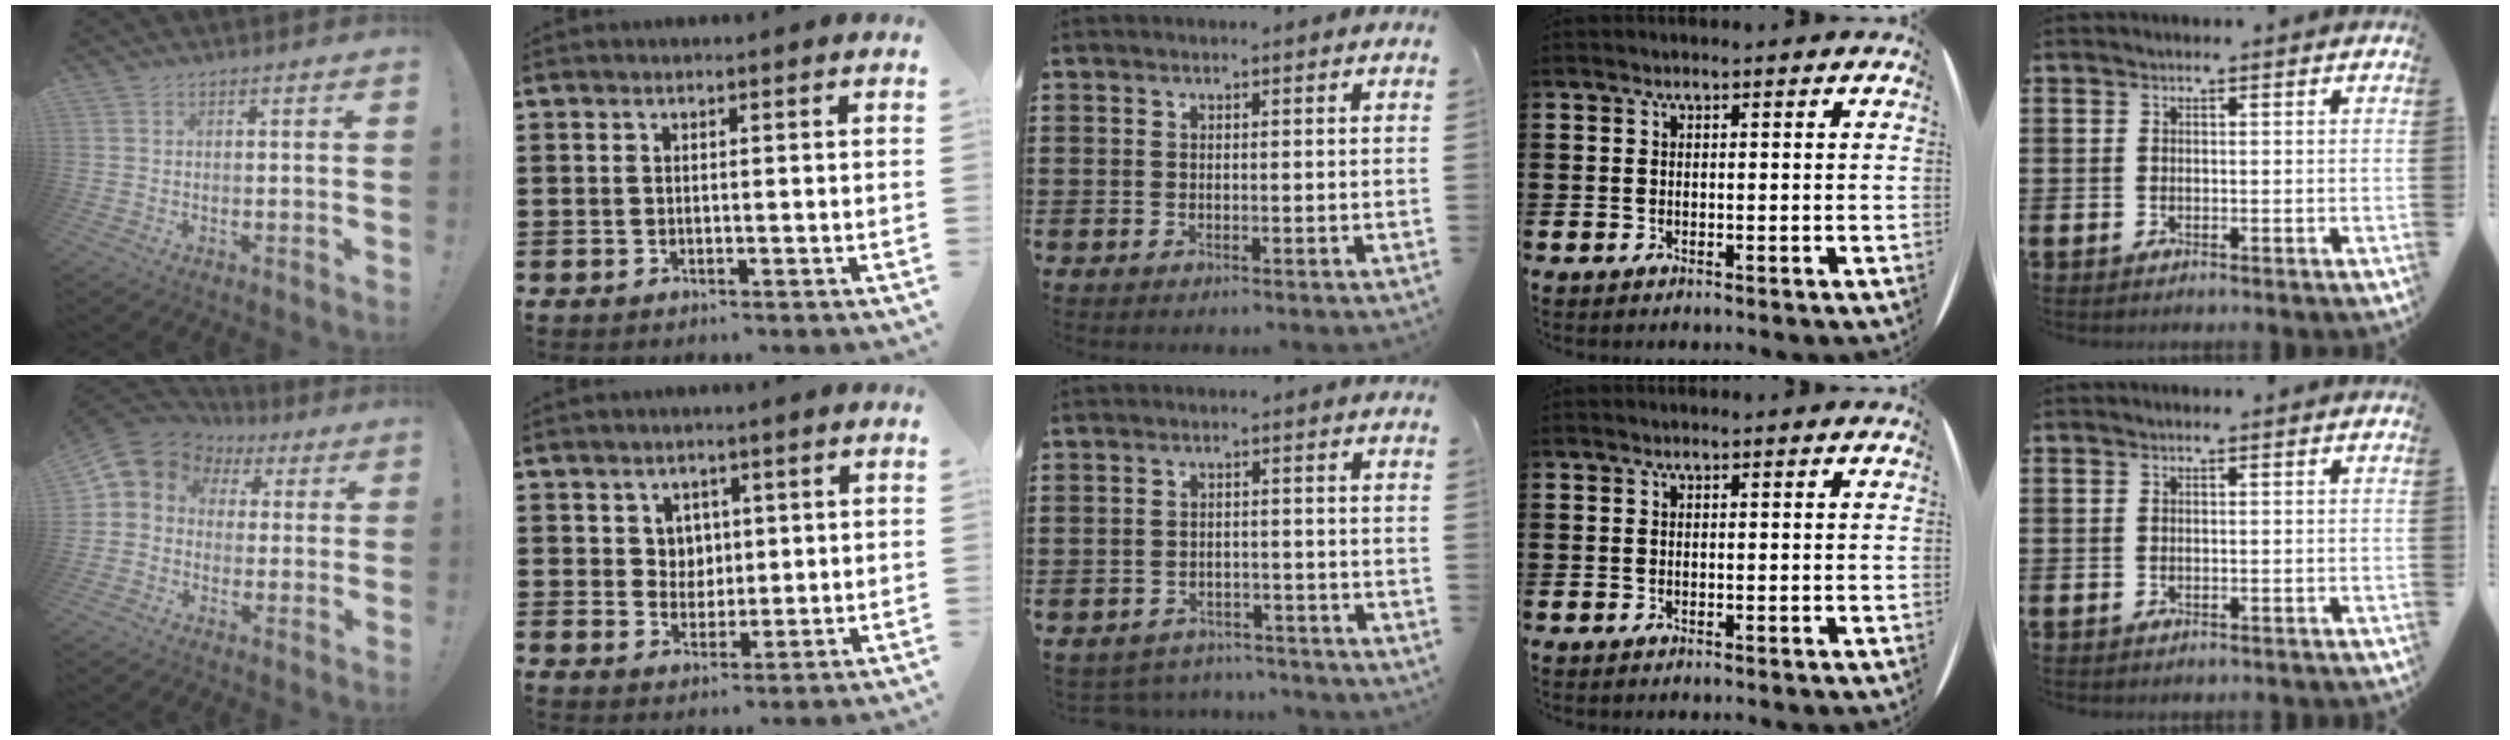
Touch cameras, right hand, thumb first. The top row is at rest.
{"thumb": {"total": 6.5, "force": [1.3, 6.0, 2.2], "torque": [-0.035, -0.008, 0.031]}, "index": {"total": 3.6, "force": [1.6, 3.1, 0.7], "torque": [-0.020, 0.010, 0.027]}, "middle": {"total": 2.9, "force": [-2.9, 0.5, -0.2], "torque": [-0.005, 0.000, -0.064]}}